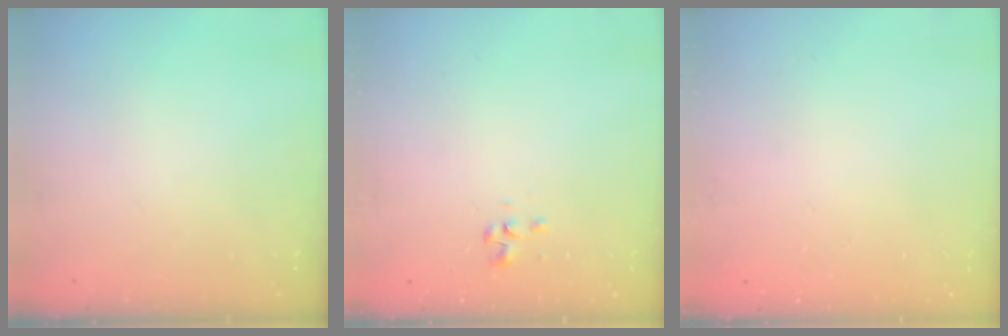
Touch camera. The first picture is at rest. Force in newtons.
{"total": 1.7, "press": 1.6, "slide": 0.6}
{"total": 1.9, "press": 1.9, "slide": 0.2}